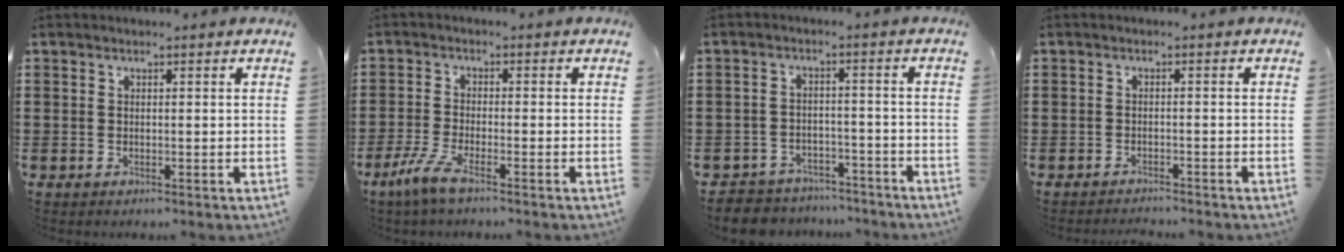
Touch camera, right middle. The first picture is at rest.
{"total": 4.6, "force": [-3.0, 0.6, 3.5], "torque": [-0.091, -0.015, -0.061]}
{"total": 4.1, "force": [-4.0, 0.9, -0.3], "torque": [-0.011, 0.003, -0.088]}
{"total": 1.5, "force": [-1.4, 0.0, -0.2], "torque": [-0.001, 0.002, -0.031]}